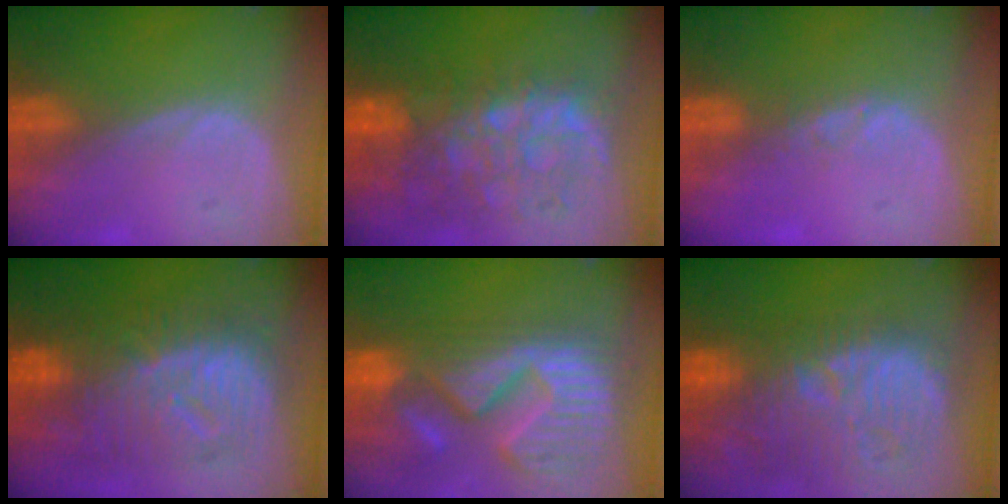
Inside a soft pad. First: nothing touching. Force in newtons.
{"total": 11.2, "press": 9.8, "slide": 5.5}
{"total": 1.3, "press": 1.0, "slide": 0.8}
{"total": 12.6, "press": 12.5, "slide": 1.2}
{"total": 15.2, "press": 12.6, "slide": 8.4}
{"total": 14.0, "press": 12.8, "slide": 5.8}